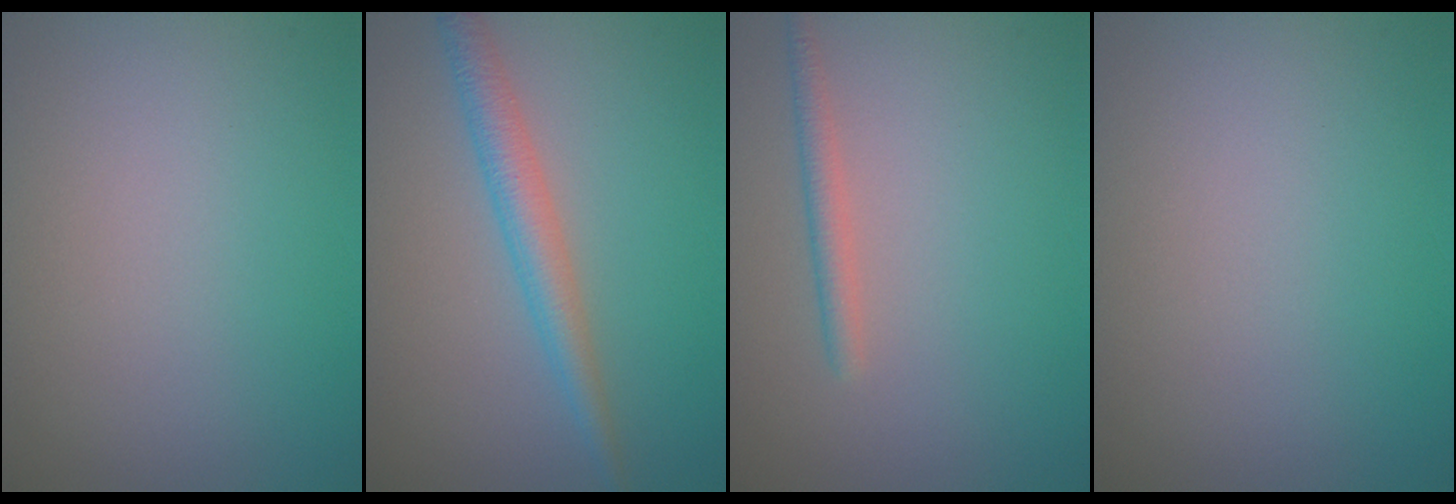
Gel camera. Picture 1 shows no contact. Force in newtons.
{"total": 2.9, "press": 2.9, "slide": 0.1}
{"total": 1.4, "press": 1.4, "slide": 0.2}
{"total": 0.0}